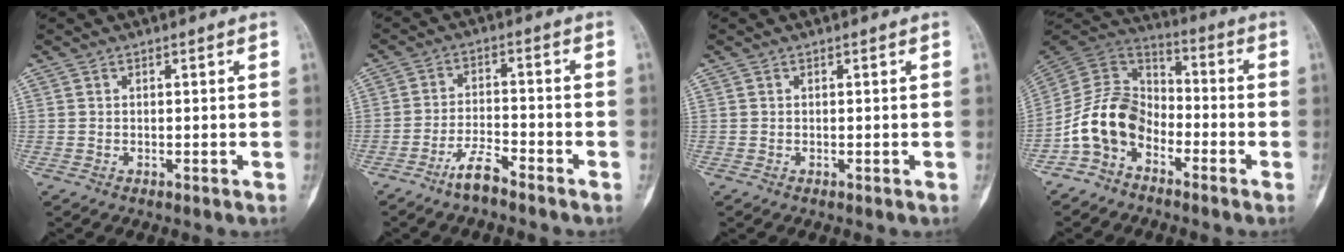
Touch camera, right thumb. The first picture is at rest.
{"total": 5.1, "force": [-4.0, 1.0, 3.0], "torque": [-0.061, 0.024, -0.079]}
{"total": 0.0}
{"total": 12.3, "force": [-5.7, 8.5, 6.8], "torque": [-0.118, 0.066, -0.127]}